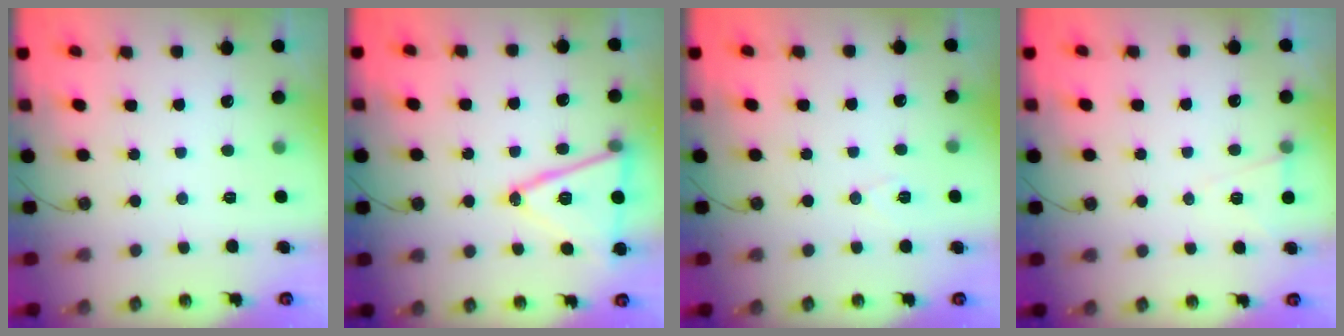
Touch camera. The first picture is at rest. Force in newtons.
{"total": 16.0, "press": 15.6, "slide": 3.6}
{"total": 5.6, "press": 3.5, "slide": 4.4}
{"total": 5.8, "press": 3.5, "slide": 4.5}